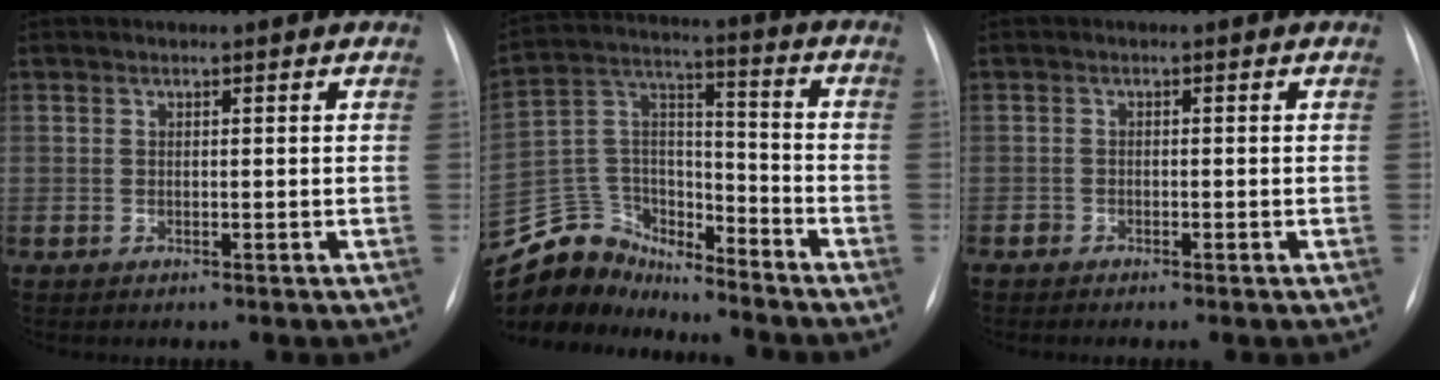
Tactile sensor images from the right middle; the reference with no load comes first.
{"total": 13.9, "force": [-13.1, 4.7, 0.8], "torque": [-0.022, 0.066, -0.238]}
{"total": 0.8, "force": [-0.8, 0.1, 0.2], "torque": [-0.006, 0.000, -0.016]}